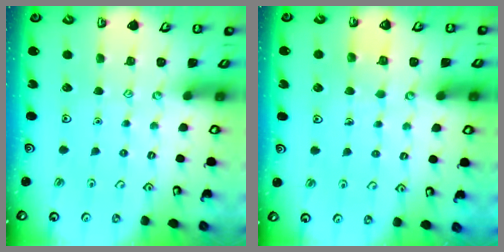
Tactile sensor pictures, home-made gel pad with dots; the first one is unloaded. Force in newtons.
{"total": 2.2, "press": 2.2, "slide": 0.0}